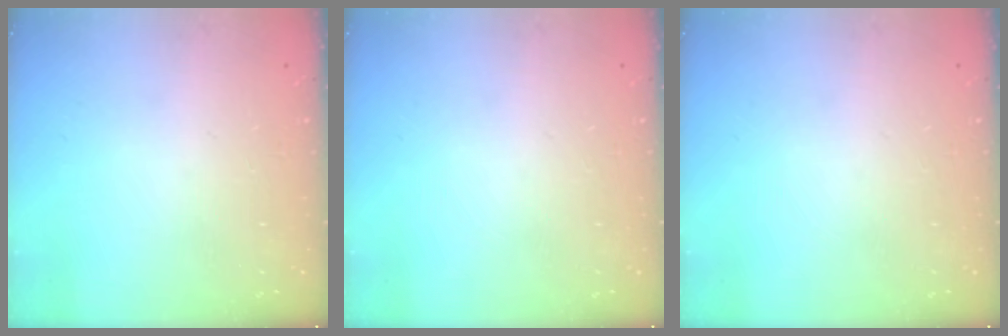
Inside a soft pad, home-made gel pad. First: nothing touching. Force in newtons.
{"total": 0.0}
{"total": 0.0}